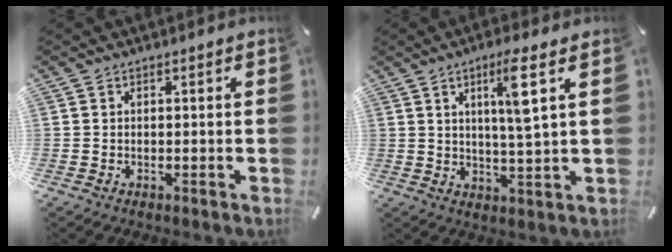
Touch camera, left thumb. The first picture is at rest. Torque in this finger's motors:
{"motor_torque": [0.44, -0.19, 0.47, 0.13, 0.09]}